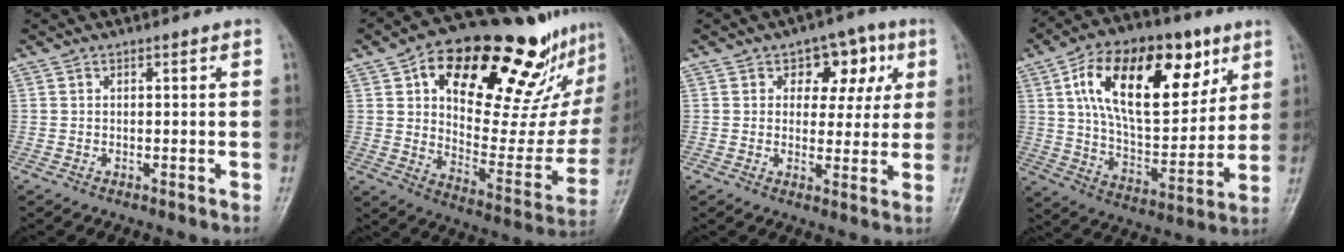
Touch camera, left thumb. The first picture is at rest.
{"total": 31.8, "force": [18.2, 13.9, 22.0], "torque": [-0.272, -0.034, 0.278]}
{"total": 9.1, "force": [3.1, 6.3, 5.9], "torque": [-0.023, -0.003, 0.036]}
{"total": 25.1, "force": [9.9, 13.1, 19.0], "torque": [-0.278, -0.020, 0.166]}